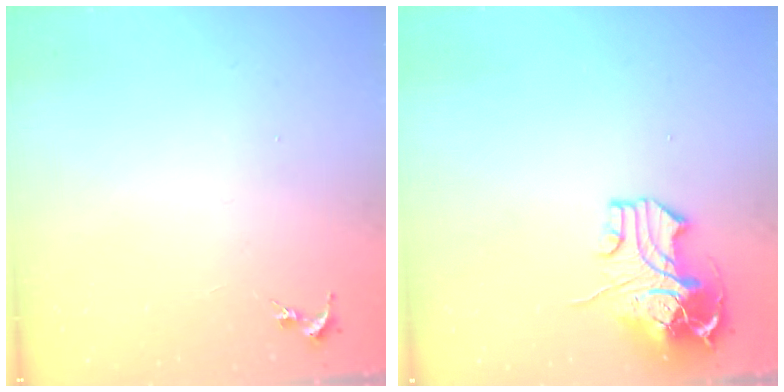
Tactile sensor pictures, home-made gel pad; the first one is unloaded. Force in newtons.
{"total": 12.2, "press": 12.0, "slide": 2.1}